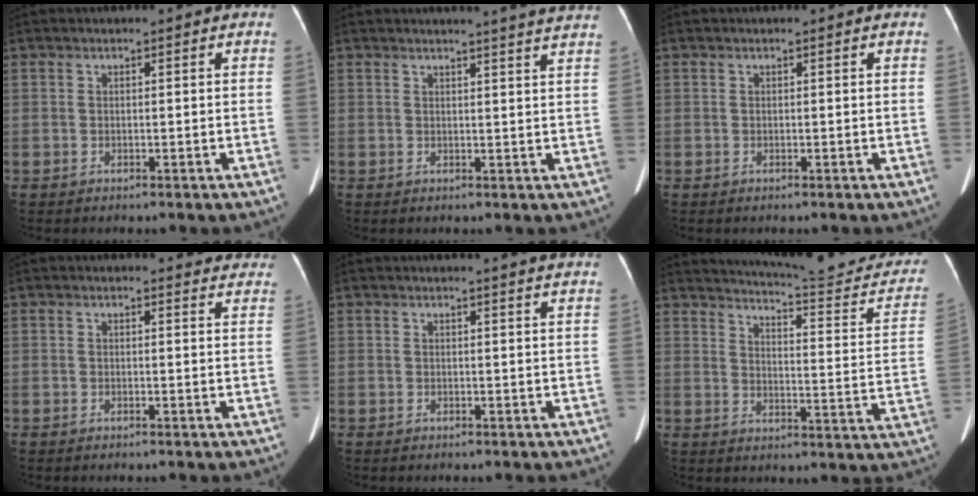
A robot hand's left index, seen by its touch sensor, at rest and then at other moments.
{"total": 7.8, "force": [7.2, -1.1, 2.7], "torque": [-0.032, -0.017, 0.063]}
{"total": 0.0}
{"total": 6.4, "force": [6.2, 1.6, 0.6], "torque": [0.019, -0.012, 0.038]}
{"total": 4.6, "force": [4.3, -0.5, 1.7], "torque": [-0.021, 0.000, 0.033]}
{"total": 22.4, "force": [21.4, 1.2, 6.5], "torque": [-0.083, -0.097, 0.258]}